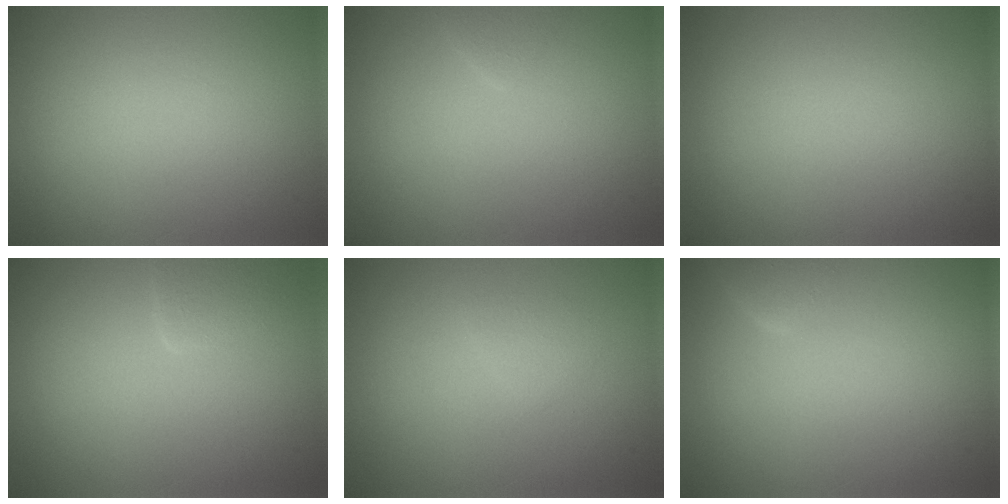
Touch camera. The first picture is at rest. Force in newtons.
{"total": 0.8, "press": 0.8, "slide": 0.0}
{"total": 0.0}
{"total": 1.7, "press": 1.7, "slide": 0.1}
{"total": 0.8, "press": 0.8, "slide": 0.1}
{"total": 2.1, "press": 2.1, "slide": 0.2}